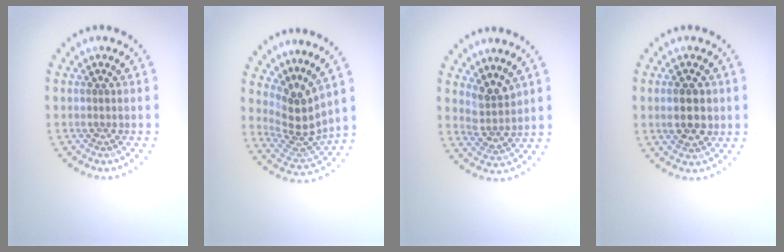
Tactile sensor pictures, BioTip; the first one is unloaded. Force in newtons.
{"total": 3.9, "press": 2.8, "slide": 2.8}
{"total": 2.6, "press": 1.9, "slide": 1.7}
{"total": 3.2, "press": 3.2, "slide": 0.1}